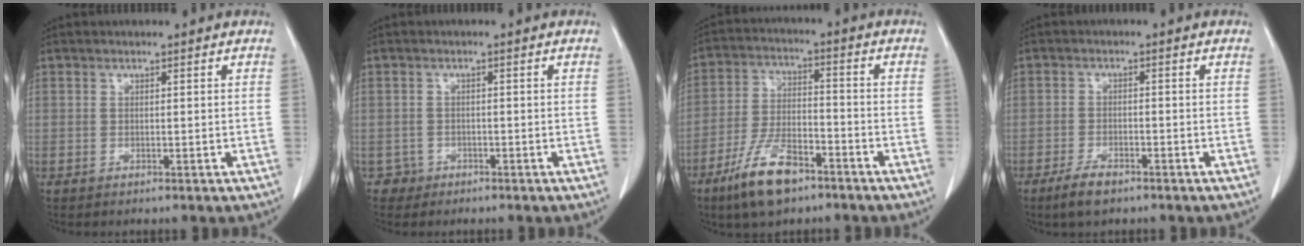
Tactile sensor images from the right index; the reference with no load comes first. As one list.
[{"total": 2.0, "force": [-1.1, 1.5, -0.5], "torque": [0.007, 0.011, -0.024]}, {"total": 10.6, "force": [-7.0, 3.5, 7.1], "torque": [-0.148, -0.010, -0.132]}, {"total": 3.9, "force": [-2.8, 1.2, 2.3], "torque": [-0.053, -0.004, -0.050]}]